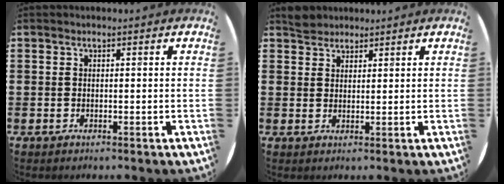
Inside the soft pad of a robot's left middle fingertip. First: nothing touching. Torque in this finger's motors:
{"motor_torque": [0.24, -0.21, -0.01, 0.00]}